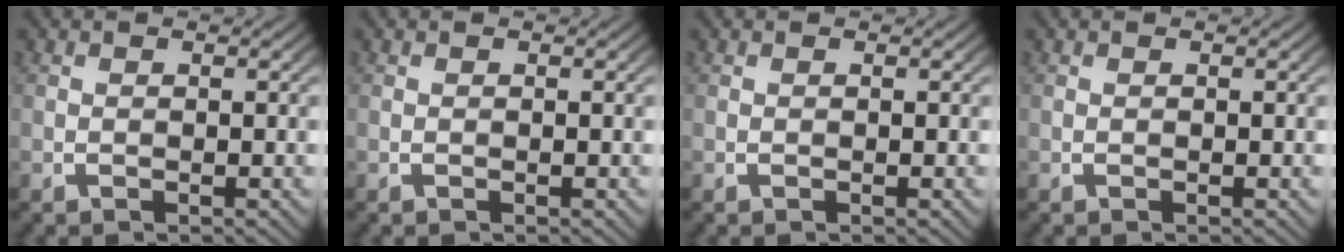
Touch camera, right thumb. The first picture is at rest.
{"total": 0.0}
{"total": 0.0}
{"total": 0.0}